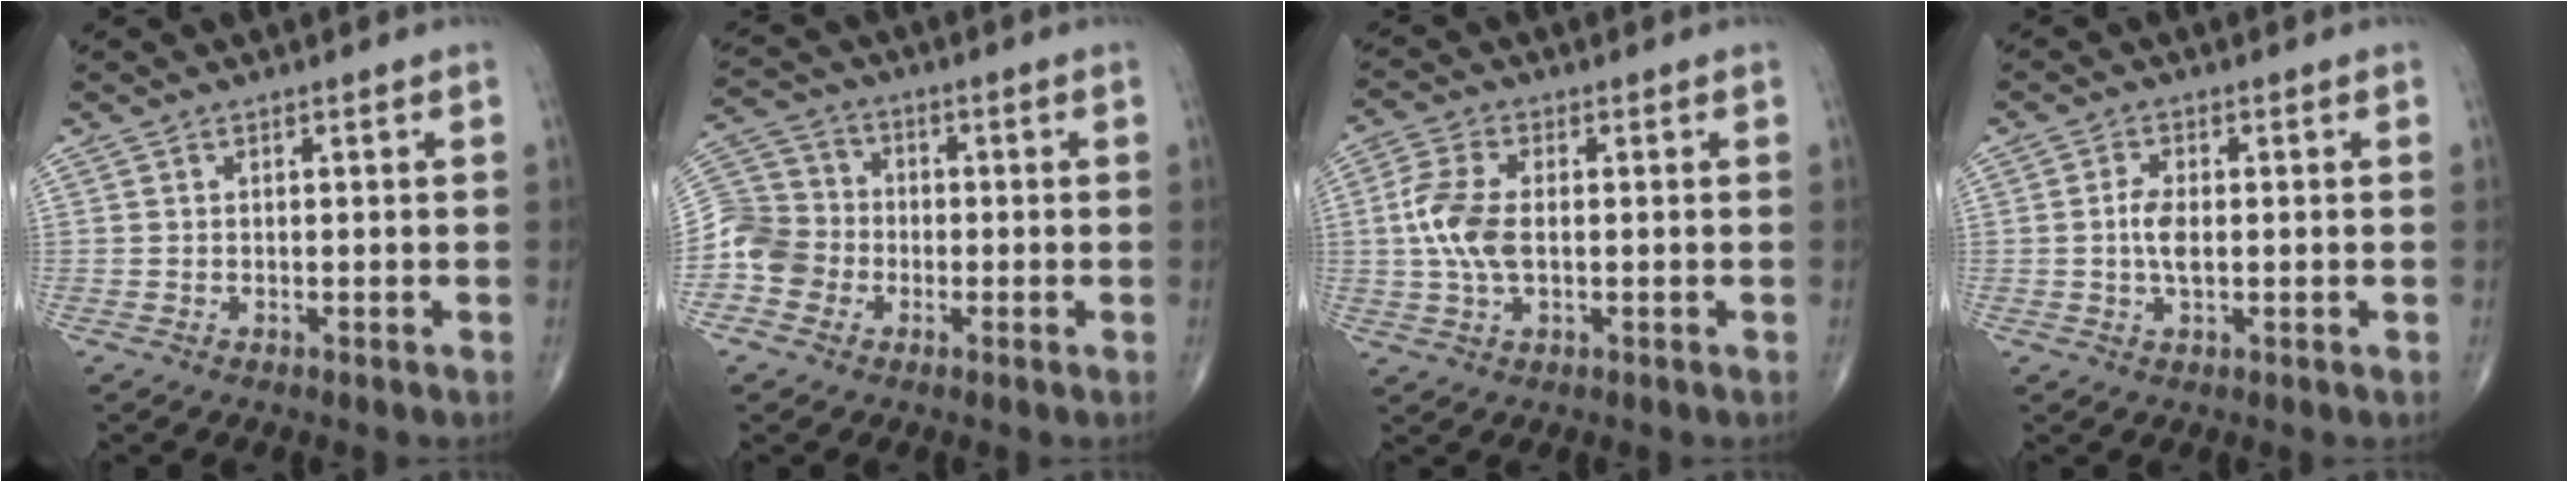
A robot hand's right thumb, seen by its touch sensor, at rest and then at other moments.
{"total": 9.0, "force": [-3.0, 8.0, 2.9], "torque": [-0.041, 0.031, -0.067]}
{"total": 7.9, "force": [-0.1, 4.2, 6.7], "torque": [-0.158, 0.007, -0.004]}
{"total": 3.8, "force": [-0.1, 1.8, 3.4], "torque": [-0.067, 0.000, -0.006]}